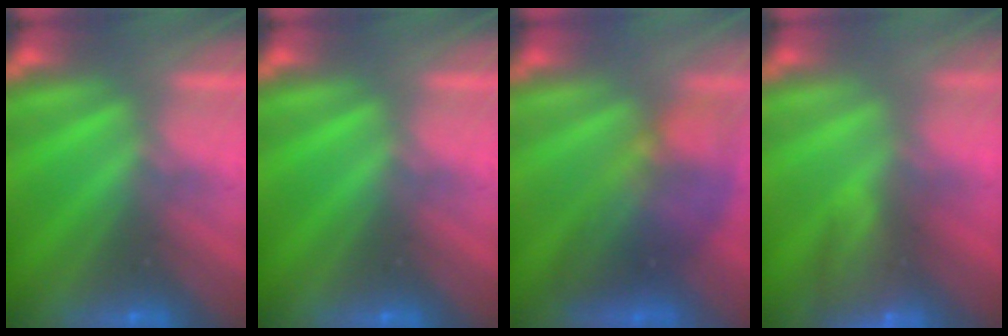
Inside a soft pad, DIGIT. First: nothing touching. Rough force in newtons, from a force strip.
{"total": 0.0}
{"total": 7.5}
{"total": 7.6}